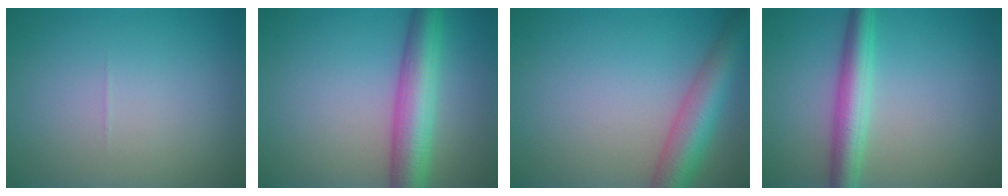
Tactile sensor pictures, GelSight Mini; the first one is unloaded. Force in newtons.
{"total": 6.5, "press": 6.5, "slide": 0.4}
{"total": 5.8, "press": 5.8, "slide": 0.2}
{"total": 4.2, "press": 4.2, "slide": 0.0}